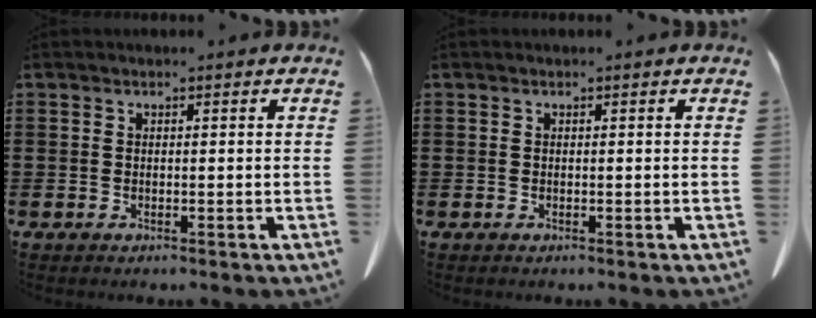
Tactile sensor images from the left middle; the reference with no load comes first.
{"total": 0.0}